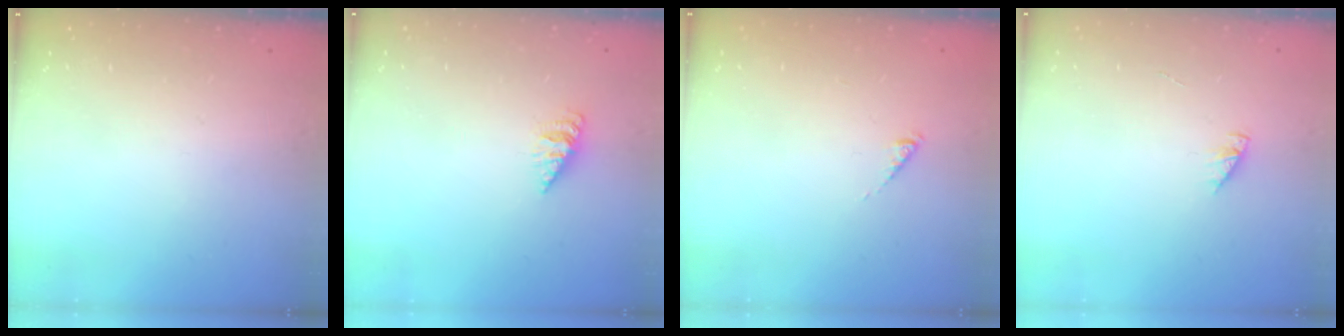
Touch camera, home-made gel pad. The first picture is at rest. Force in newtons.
{"total": 2.5, "press": 2.4, "slide": 0.4}
{"total": 0.0}
{"total": 2.4, "press": 2.4, "slide": 0.3}